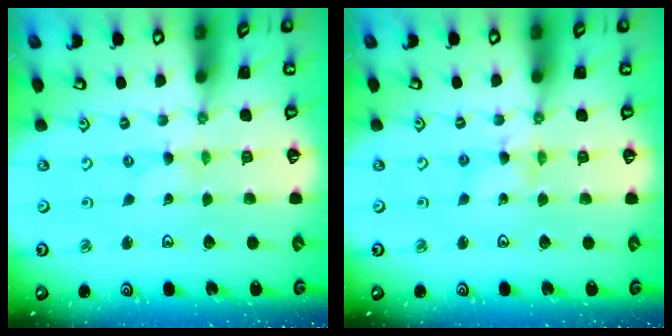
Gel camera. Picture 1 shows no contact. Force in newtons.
{"total": 2.6, "press": 2.6, "slide": 0.3}